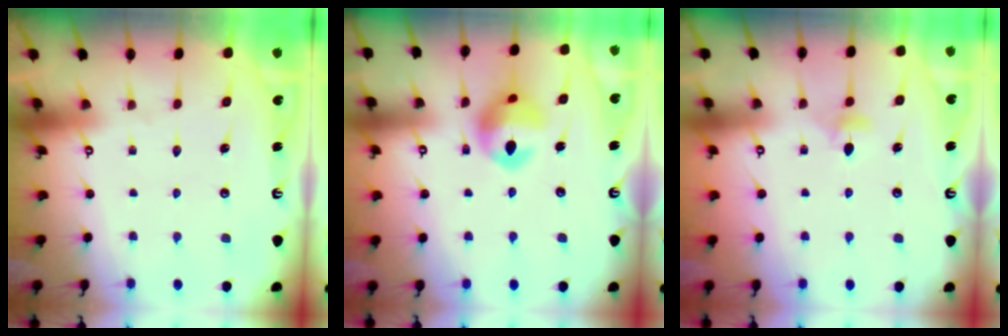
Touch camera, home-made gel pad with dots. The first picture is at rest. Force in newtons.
{"total": 13.5, "press": 13.4, "slide": 1.4}
{"total": 3.7, "press": 3.6, "slide": 0.8}